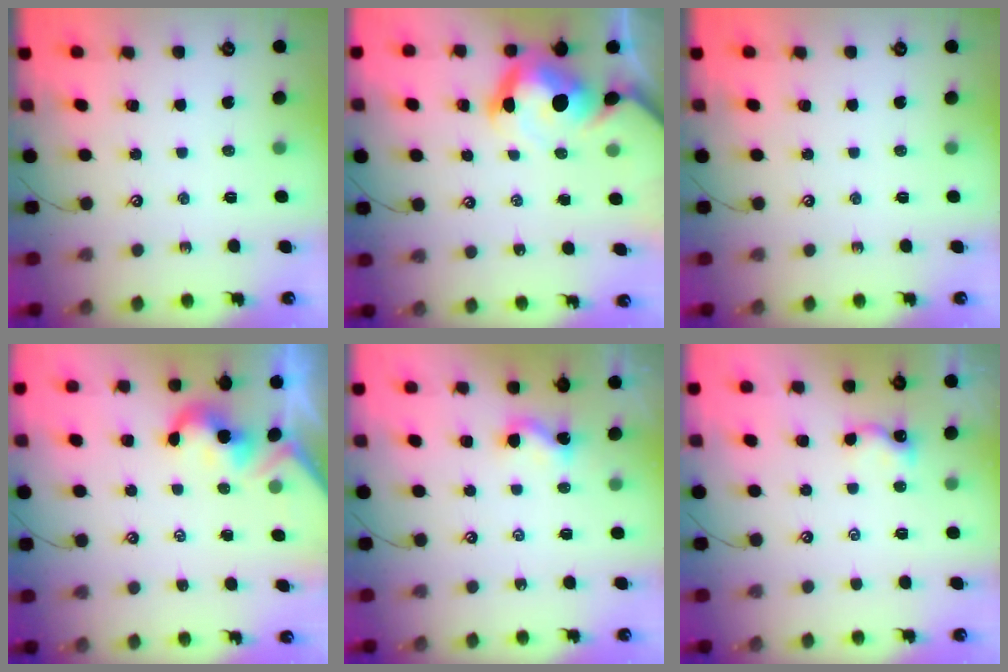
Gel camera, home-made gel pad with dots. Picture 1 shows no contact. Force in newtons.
{"total": 12.4, "press": 12.4, "slide": 1.3}
{"total": 0.0}
{"total": 2.0, "press": 2.0, "slide": 0.5}
{"total": 2.7, "press": 2.7, "slide": 0.3}
{"total": 1.0, "press": 1.0, "slide": 0.2}